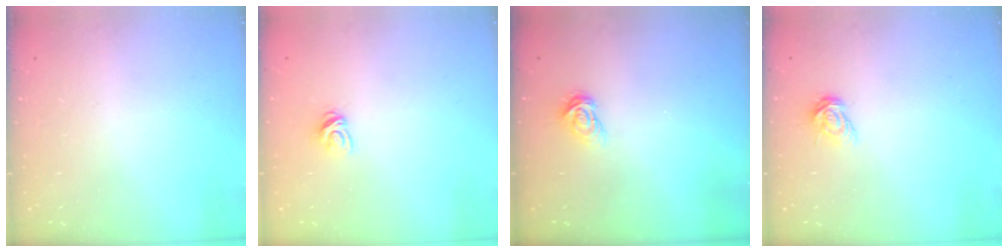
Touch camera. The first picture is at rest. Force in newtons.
{"total": 4.9, "press": 4.8, "slide": 0.4}
{"total": 3.8, "press": 3.8, "slide": 0.5}
{"total": 6.0, "press": 6.0, "slide": 0.4}